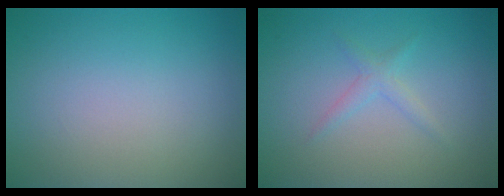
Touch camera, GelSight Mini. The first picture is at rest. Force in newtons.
{"total": 1.3, "press": 1.3, "slide": 0.0}